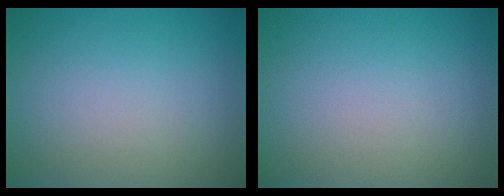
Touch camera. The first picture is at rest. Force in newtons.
{"total": 0.0}